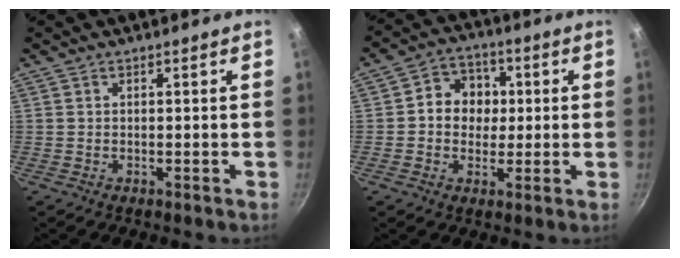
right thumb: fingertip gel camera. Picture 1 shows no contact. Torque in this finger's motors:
{"motor_torque": [-0.02, 0.11, 0.11, -0.03, 0.15]}